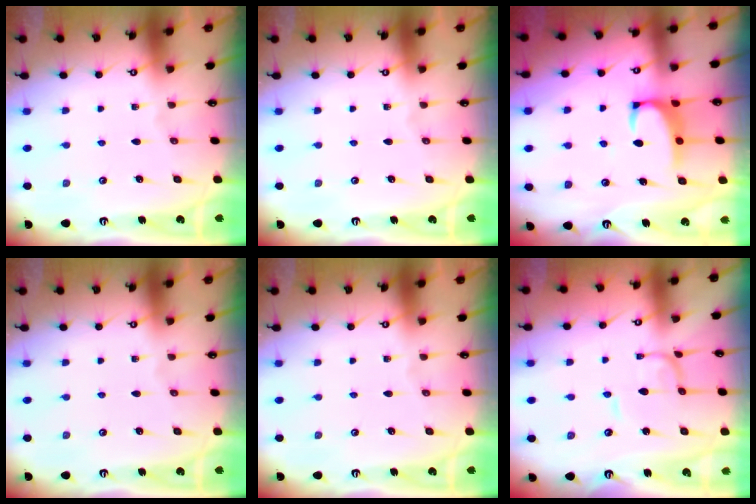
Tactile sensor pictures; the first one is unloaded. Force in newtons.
{"total": 0.0}
{"total": 2.7, "press": 2.5, "slide": 1.0}
{"total": 0.0}
{"total": 0.0}
{"total": 1.6, "press": 1.6, "slide": 0.1}